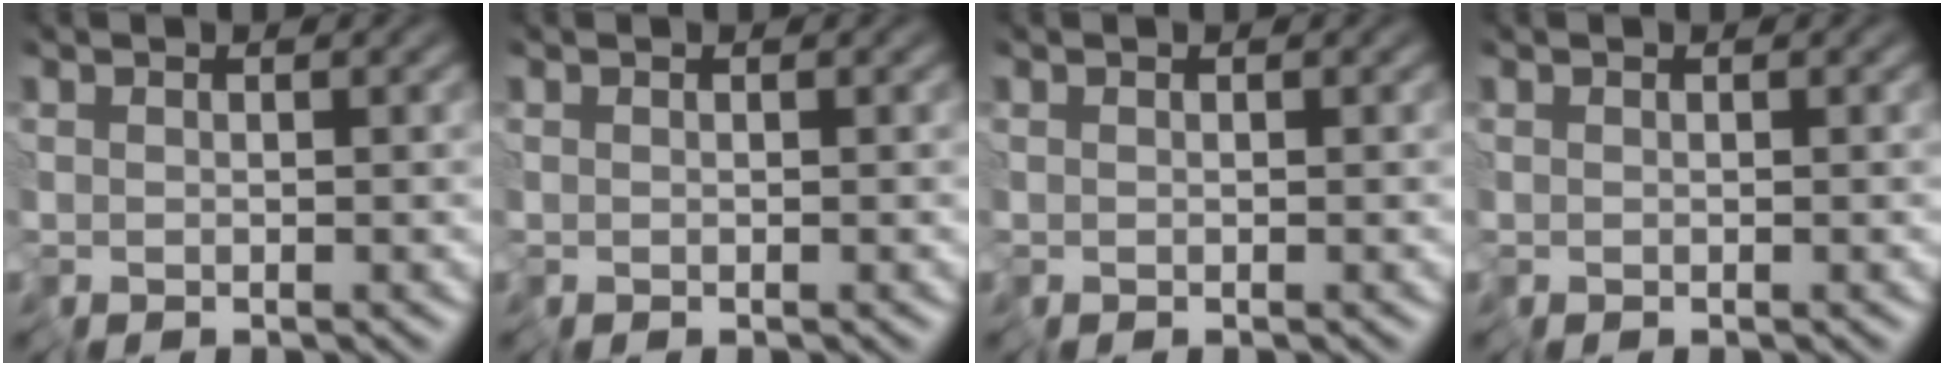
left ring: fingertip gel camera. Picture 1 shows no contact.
{"total": 0.0}
{"total": 0.0}
{"total": 0.0}